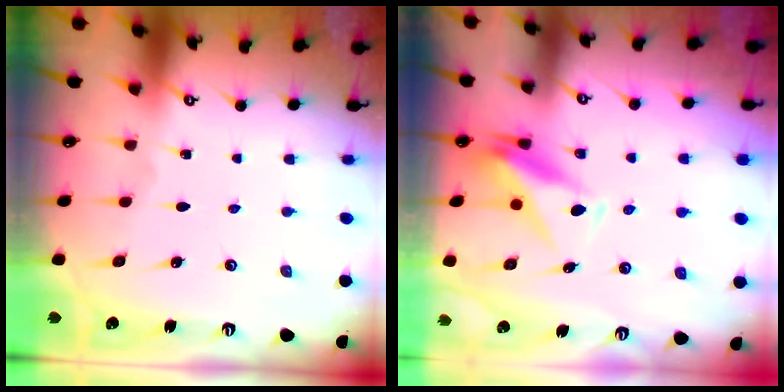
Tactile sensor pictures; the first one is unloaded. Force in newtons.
{"total": 10.4, "press": 10.3, "slide": 1.7}